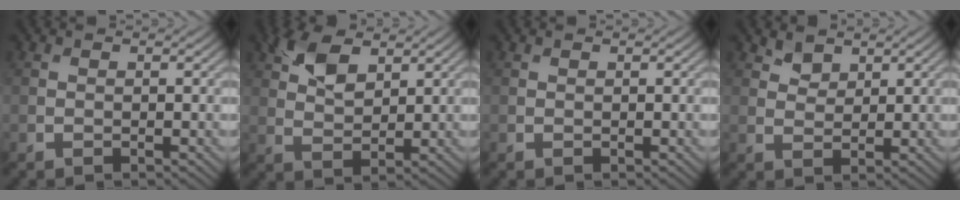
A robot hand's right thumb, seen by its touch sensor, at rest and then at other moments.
{"total": 5.8, "force": [3.3, 2.9, 3.8], "torque": [-0.087, 0.004, 0.066]}
{"total": 0.0}
{"total": 2.2, "force": [1.7, 1.2, 0.7], "torque": [-0.017, -0.005, 0.035]}